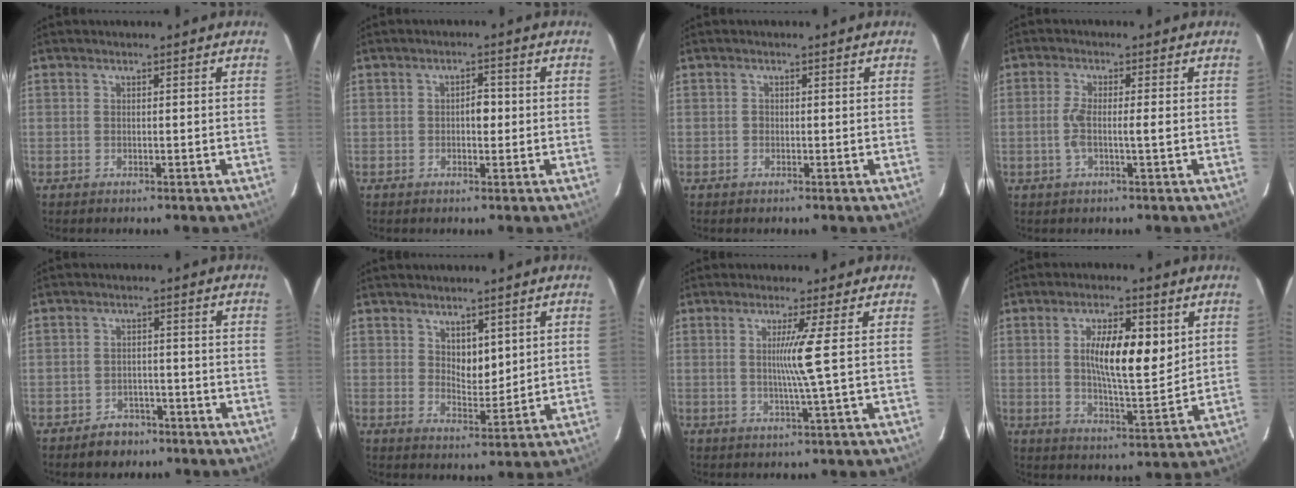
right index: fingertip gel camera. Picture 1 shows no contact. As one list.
[{"total": 2.3, "force": [-0.2, 1.2, 2.0], "torque": [-0.026, 0.006, -0.004]}, {"total": 0.6, "force": [-0.1, 0.5, 0.2], "torque": [-0.002, 0.003, -0.003]}, {"total": 3.5, "force": [-0.6, 0.2, 3.4], "torque": [-0.073, 0.003, -0.011]}, {"total": 4.1, "force": [-2.8, 2.8, 1.1], "torque": [-0.016, 0.008, -0.039]}, {"total": 4.6, "force": [2.0, 2.4, 3.4], "torque": [-0.057, -0.005, 0.041]}, {"total": 4.6, "force": [0.5, -2.0, 4.2], "torque": [-0.078, -0.009, 0.011]}, {"total": 10.9, "force": [2.8, 2.8, 10.2], "torque": [-0.177, 0.001, 0.049]}]